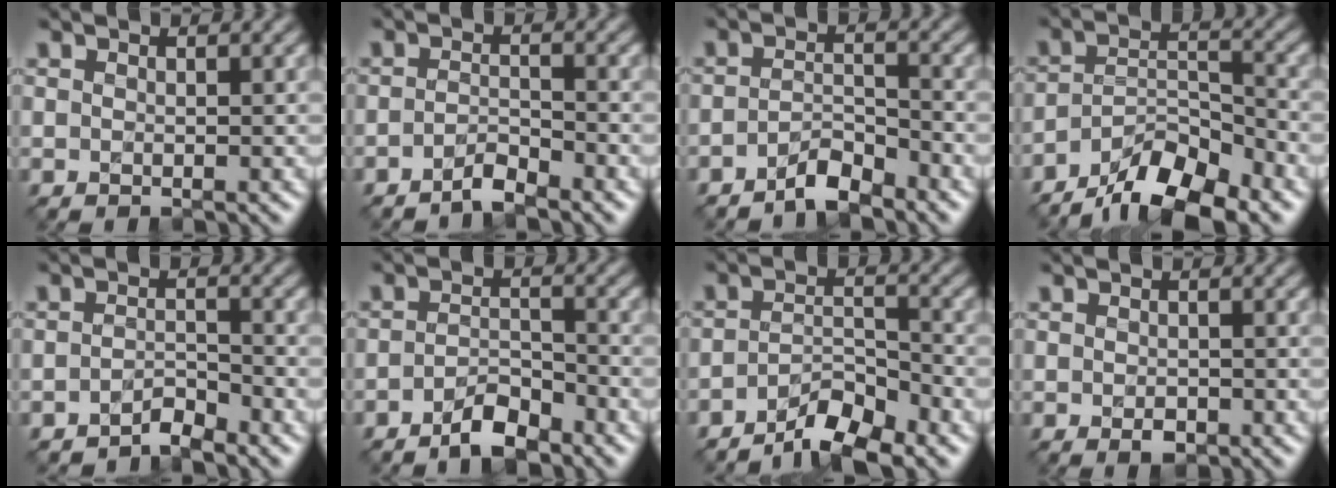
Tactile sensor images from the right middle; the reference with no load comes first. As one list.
[{"total": 1.9, "force": [-1.7, 0.3, 0.9], "torque": [-0.017, 0.007, -0.035]}, {"total": 2.9, "force": [-2.4, 0.7, 1.5], "torque": [-0.026, 0.009, -0.048]}, {"total": 8.4, "force": [-6.4, 2.8, 4.8], "torque": [-0.072, 0.002, -0.118]}, {"total": 1.9, "force": [-1.7, 0.5, 0.7], "torque": [-0.014, 0.008, -0.034]}, {"total": 3.2, "force": [-2.4, 1.0, 1.8], "torque": [-0.032, 0.009, -0.047]}, {"total": 4.8, "force": [-3.7, 1.4, 2.8], "torque": [-0.048, 0.002, -0.069]}, {"total": 1.3, "force": [-0.6, 0.7, 0.9], "torque": [-0.015, -0.001, -0.009]}]